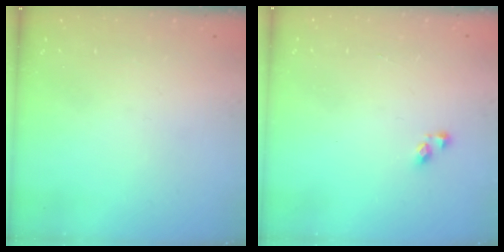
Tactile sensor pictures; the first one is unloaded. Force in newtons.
{"total": 3.4, "press": 3.4, "slide": 0.2}